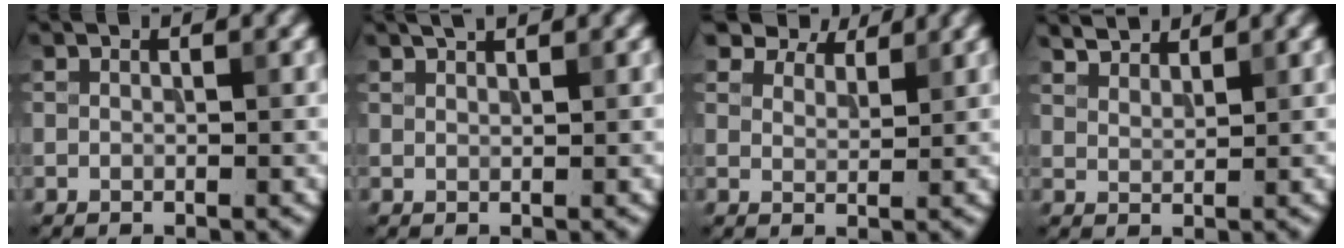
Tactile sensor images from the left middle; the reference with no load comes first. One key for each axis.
{"total": 1.2, "fx": 1.1, "fy": 0.2, "fz": 0.5, "tx": -0.005, "ty": 0.001, "tz": 0.011}
{"total": 6.2, "fx": 5.4, "fy": 2.3, "fz": 1.9, "tx": -0.054, "ty": -0.011, "tz": 0.100}
{"total": 2.7, "fx": 2.6, "fy": 0.5, "fz": 0.6, "tx": -0.013, "ty": -0.001, "tz": 0.050}